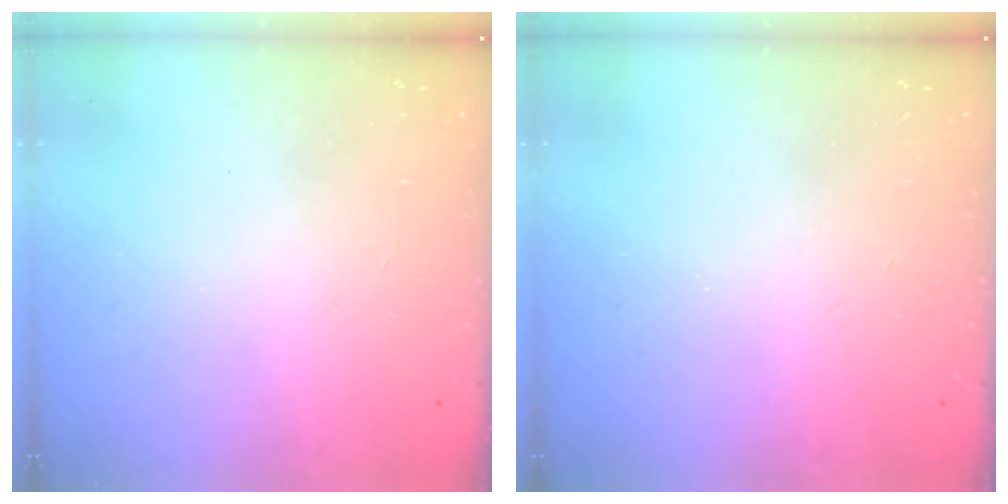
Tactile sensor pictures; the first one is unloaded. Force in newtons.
{"total": 0.0}